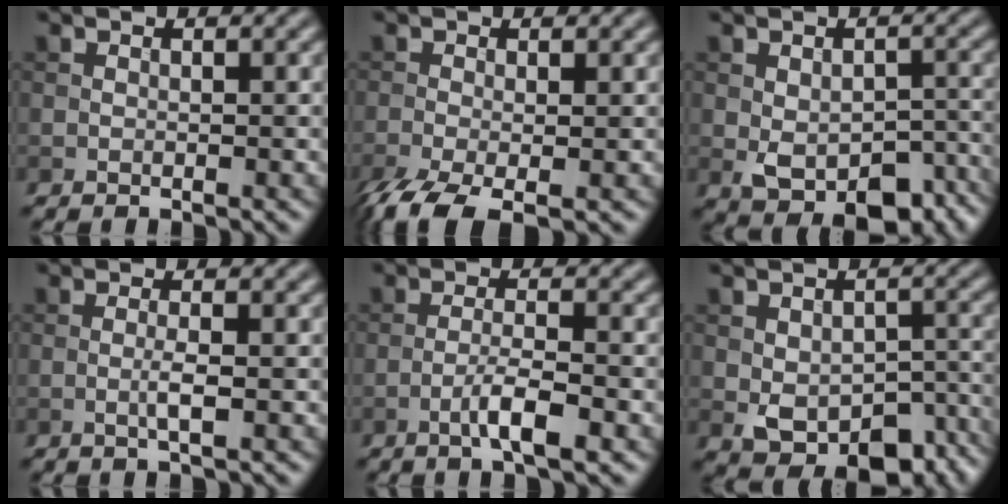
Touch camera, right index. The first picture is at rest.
{"total": 5.7, "force": [-3.3, 2.0, 4.1], "torque": [-0.095, -0.022, -0.066]}
{"total": 7.8, "force": [-3.4, 4.3, 5.5], "torque": [-0.084, -0.022, -0.036]}
{"total": 1.6, "force": [-0.3, 0.1, 1.5], "torque": [-0.032, -0.001, -0.009]}
{"total": 3.5, "force": [-1.7, 0.6, 3.0], "torque": [-0.056, 0.007, -0.035]}
{"total": 9.0, "force": [-4.1, 5.1, 6.2], "torque": [-0.092, -0.023, -0.045]}